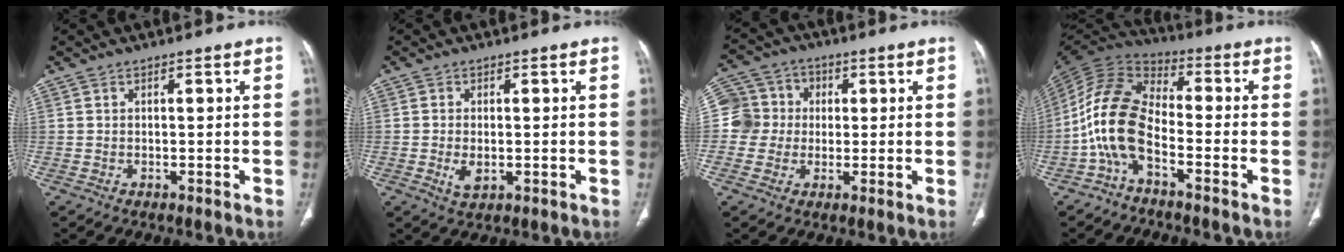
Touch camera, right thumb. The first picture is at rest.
{"total": 3.3, "force": [-0.6, 1.9, 2.6], "torque": [-0.050, -0.005, -0.006]}
{"total": 8.3, "force": [0.4, 8.2, 1.7], "torque": [-0.001, 0.018, 0.001]}
{"total": 12.5, "force": [-4.3, 6.3, 9.9], "torque": [-0.203, 0.052, -0.096]}